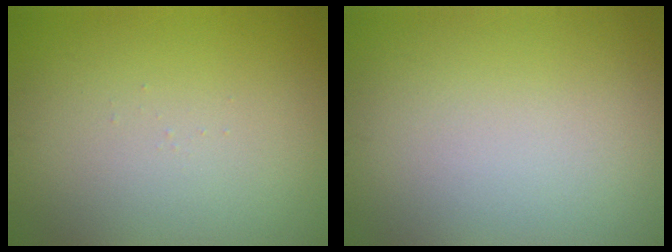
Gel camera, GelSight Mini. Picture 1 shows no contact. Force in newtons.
{"total": 0.0}